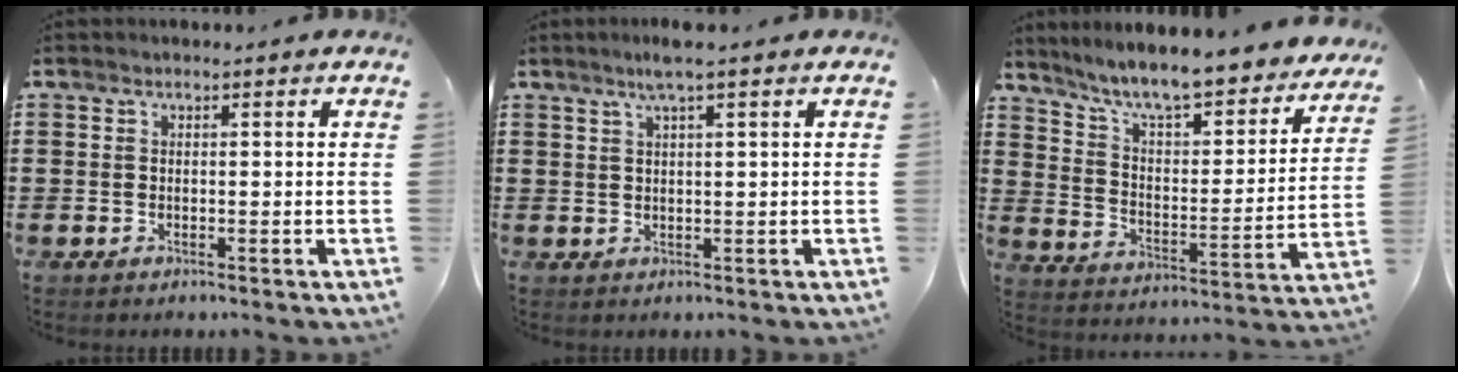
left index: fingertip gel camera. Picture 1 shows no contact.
{"total": 2.9, "force": [2.0, -0.1, 2.1], "torque": [-0.045, 0.002, 0.034]}
{"total": 7.7, "force": [7.0, 0.2, 3.2], "torque": [-0.091, -0.052, 0.117]}